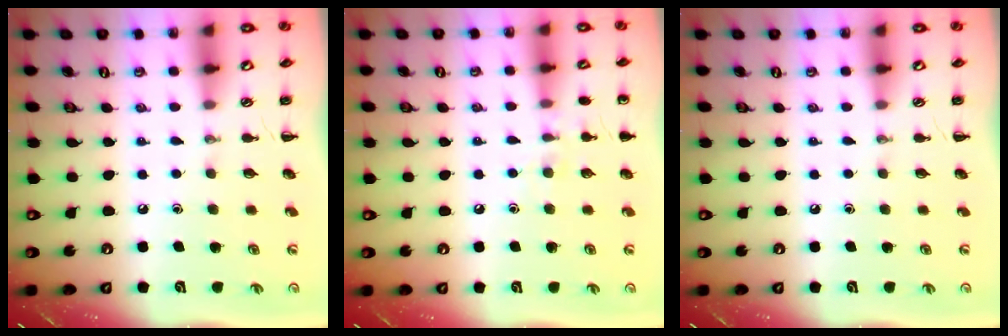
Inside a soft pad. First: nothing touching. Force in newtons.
{"total": 7.0, "press": 6.7, "slide": 2.0}
{"total": 0.0}